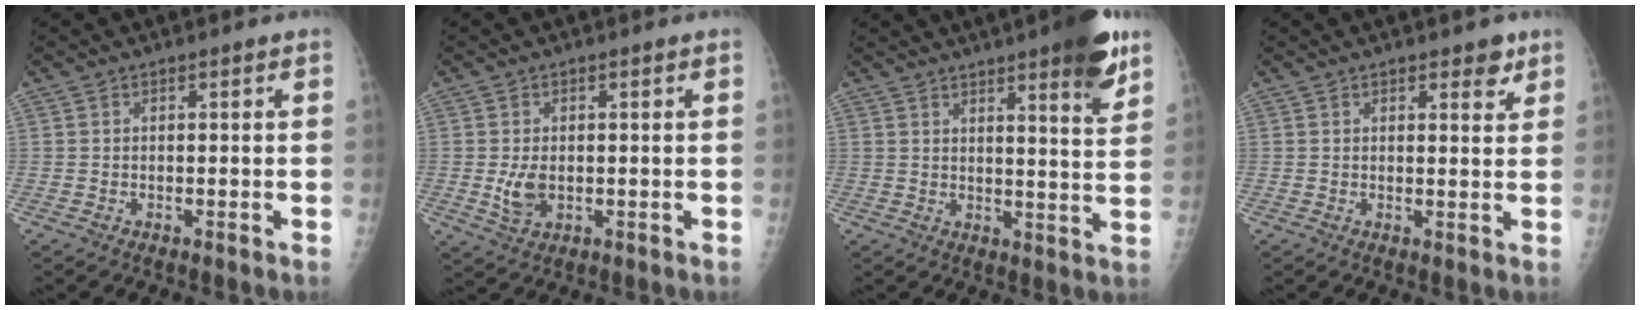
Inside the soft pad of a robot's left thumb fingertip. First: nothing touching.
{"total": 4.2, "force": [-0.3, 2.7, 3.2], "torque": [-0.060, -0.008, 0.001]}
{"total": 11.1, "force": [6.8, 1.7, 8.6], "torque": [-0.096, -0.035, 0.087]}
{"total": 3.3, "force": [2.2, 1.5, 2.1], "torque": [-0.010, -0.011, 0.026]}